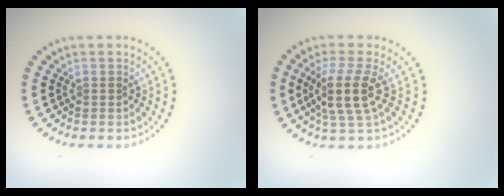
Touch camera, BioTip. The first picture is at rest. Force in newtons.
{"total": 3.8, "press": 3.0, "slide": 2.3}